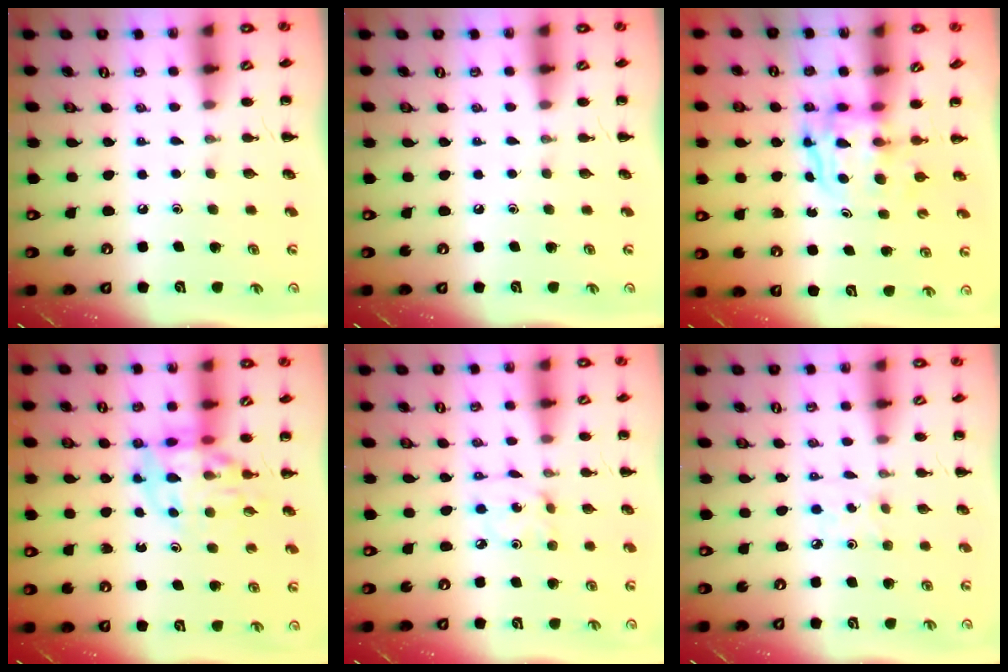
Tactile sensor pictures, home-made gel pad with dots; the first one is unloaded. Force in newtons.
{"total": 0.0}
{"total": 3.6, "press": 3.6, "slide": 0.4}
{"total": 10.5, "press": 10.0, "slide": 3.3}
{"total": 2.5, "press": 2.5, "slide": 0.5}
{"total": 2.1, "press": 2.0, "slide": 0.4}